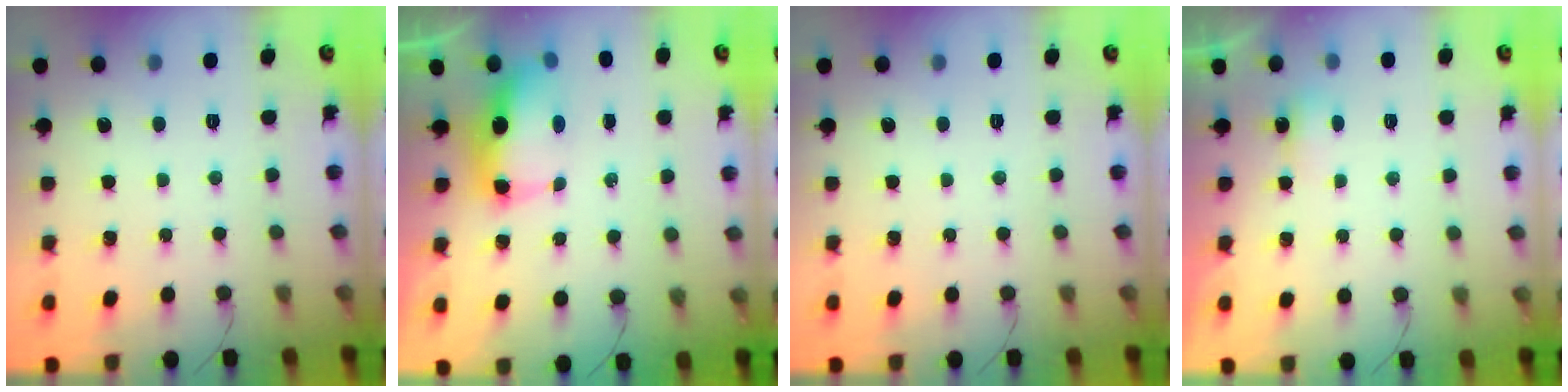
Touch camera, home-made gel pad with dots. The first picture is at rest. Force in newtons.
{"total": 8.1, "press": 8.0, "slide": 1.5}
{"total": 0.0}
{"total": 2.3, "press": 2.1, "slide": 0.8}